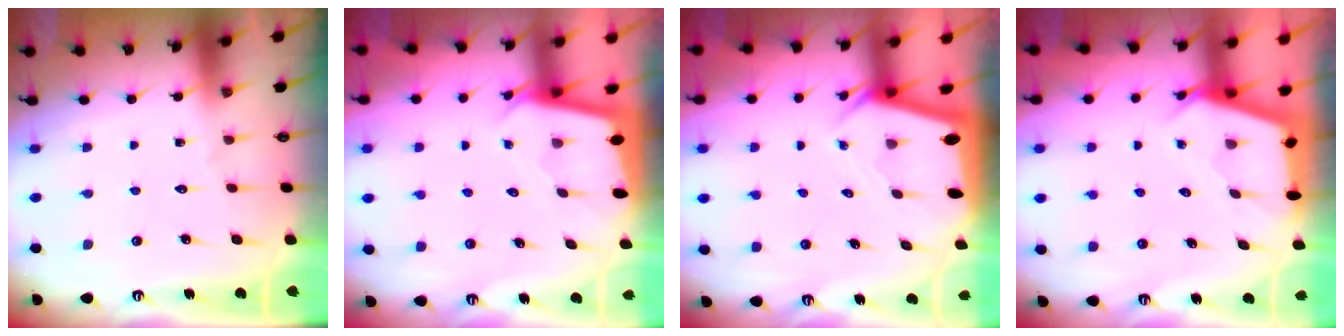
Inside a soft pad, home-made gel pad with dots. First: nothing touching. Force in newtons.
{"total": 1.9, "press": 1.9, "slide": 0.1}
{"total": 2.1, "press": 2.1, "slide": 0.2}
{"total": 2.9, "press": 2.9, "slide": 0.3}